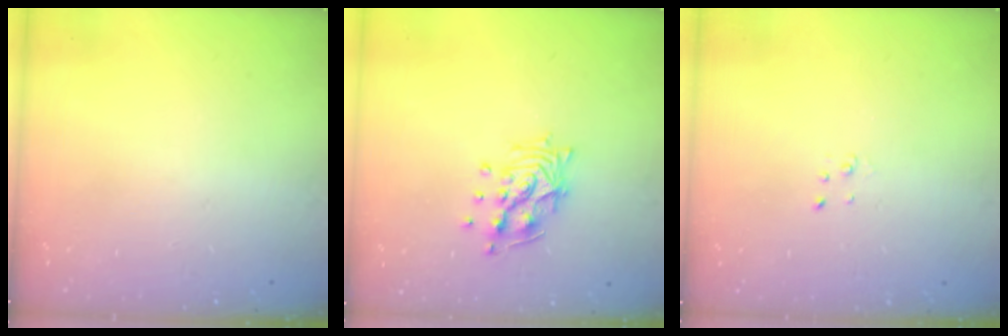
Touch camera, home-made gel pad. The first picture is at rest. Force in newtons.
{"total": 11.5, "press": 11.5, "slide": 0.8}
{"total": 2.0, "press": 2.0, "slide": 0.2}